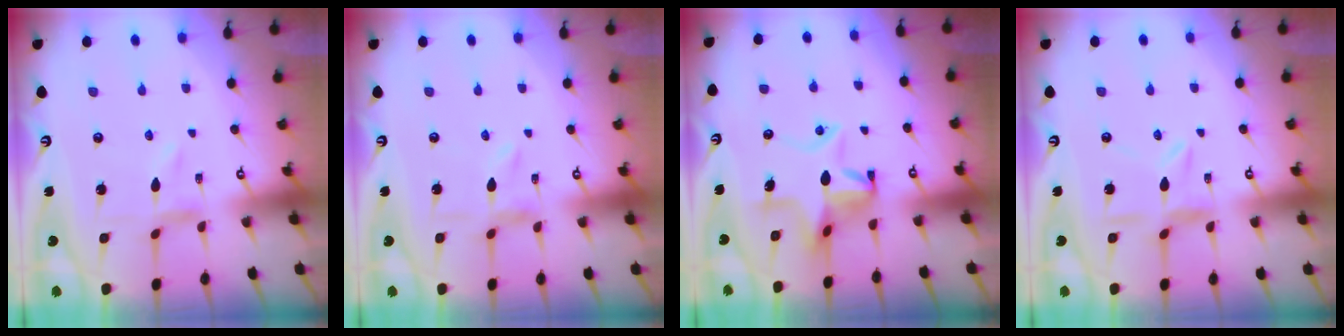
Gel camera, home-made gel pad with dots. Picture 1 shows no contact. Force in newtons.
{"total": 1.2, "press": 1.2, "slide": 0.3}
{"total": 8.8, "press": 8.6, "slide": 1.9}
{"total": 5.4, "press": 5.4, "slide": 0.5}